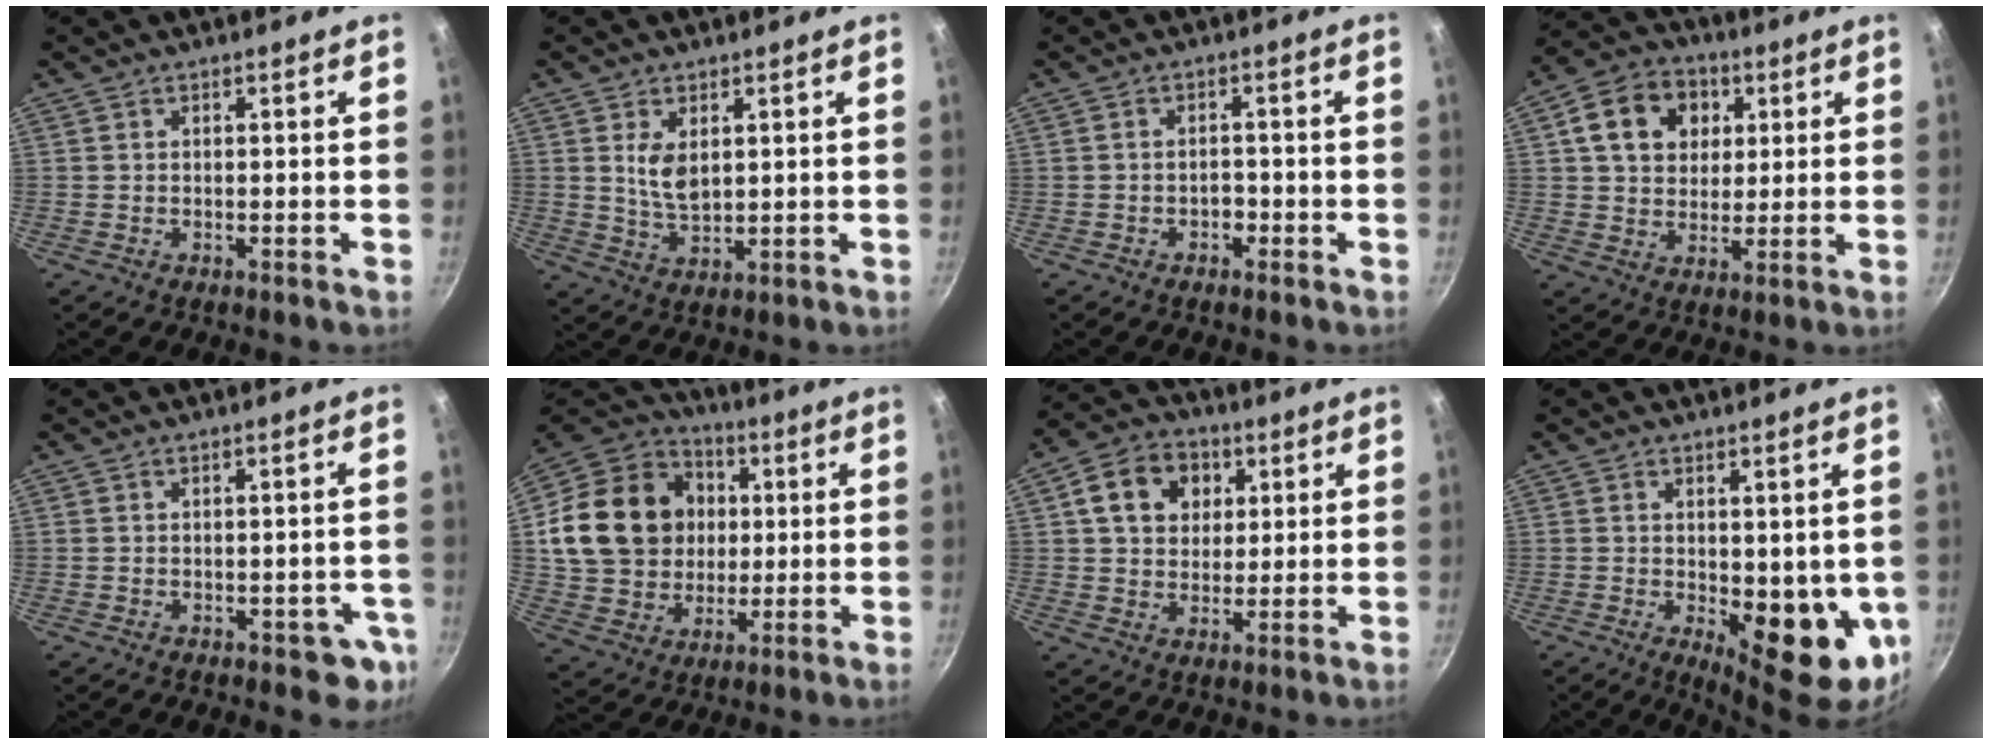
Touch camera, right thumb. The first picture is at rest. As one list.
[{"total": 5.7, "force": [1.8, 3.2, 4.4], "torque": [-0.073, -0.023, 0.039]}, {"total": 1.9, "force": [-1.0, 1.3, 0.9], "torque": [-0.006, 0.016, -0.012]}, {"total": 13.0, "force": [4.0, 10.3, 6.8], "torque": [-0.093, 0.006, 0.058]}, {"total": 5.2, "force": [-1.8, 3.3, 3.6], "torque": [-0.012, 0.016, -0.013]}, {"total": 22.9, "force": [3.0, 19.1, 12.3], "torque": [-0.201, 0.021, 0.060]}, {"total": 11.5, "force": [3.6, 9.1, 6.0], "torque": [-0.079, 0.006, 0.050]}, {"total": 13.7, "force": [-1.6, 6.3, 12.1], "torque": [-0.134, -0.024, -0.008]}]